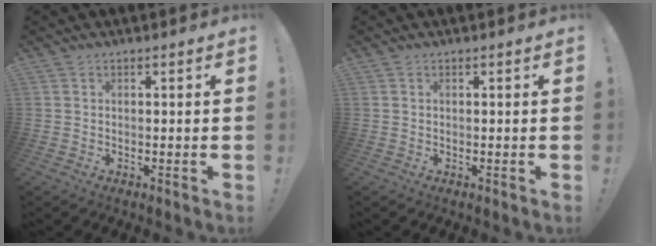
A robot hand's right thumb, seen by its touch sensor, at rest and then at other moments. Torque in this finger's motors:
{"motor_torque": [-0.05, -0.12, -0.22, 0.31, 0.00]}